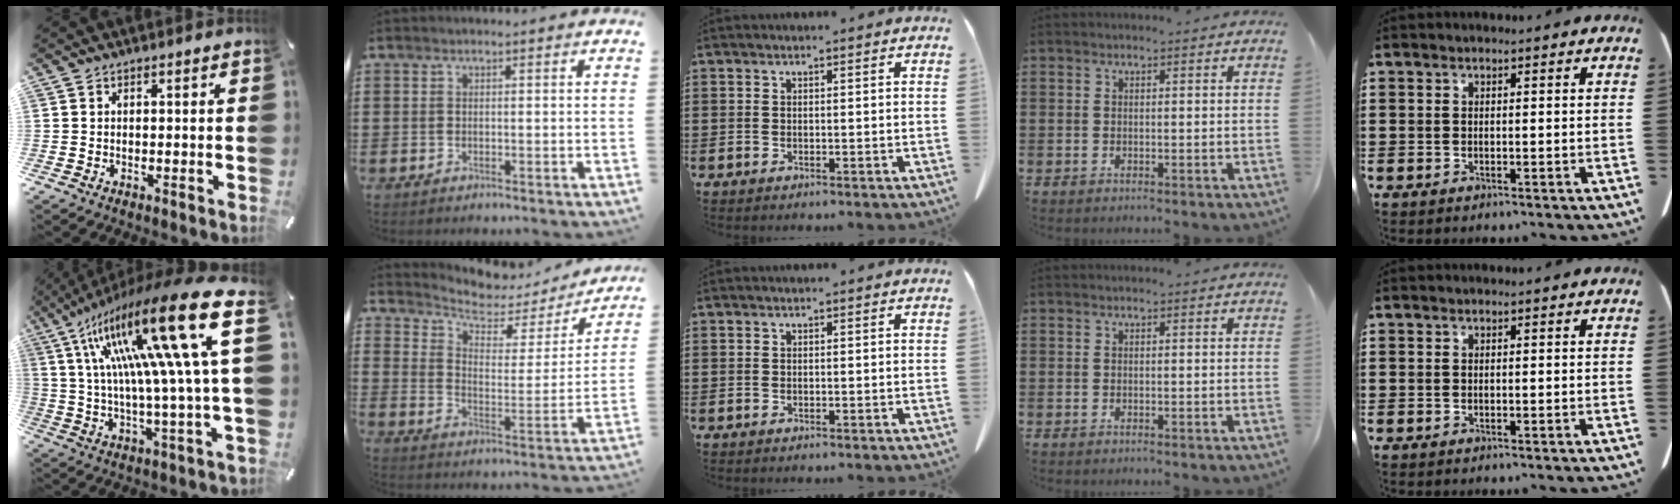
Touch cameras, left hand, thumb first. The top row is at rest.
{"thumb": {"total": 32.4, "force": [11.2, 6.0, 29.8], "torque": [-0.536, -0.090, 0.167]}, "index": {"total": 5.4, "force": [4.6, 2.0, 1.9], "torque": [-0.064, -0.029, 0.076]}}